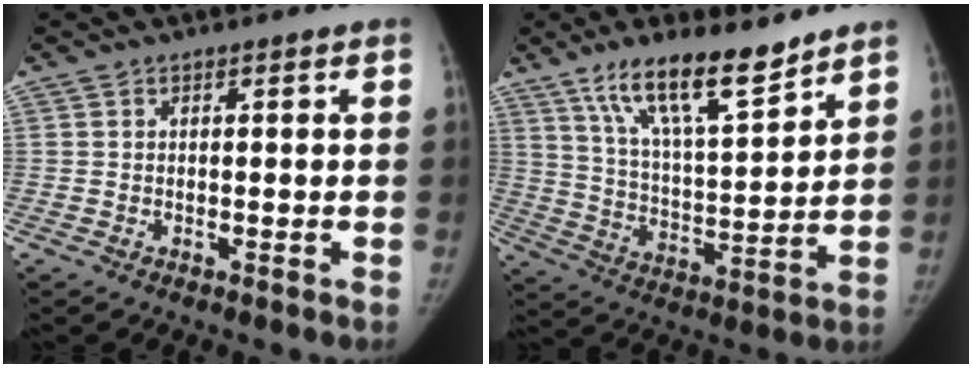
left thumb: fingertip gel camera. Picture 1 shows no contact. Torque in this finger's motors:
{"motor_torque": [0.44, 0.05, 1.34, -1.19, 0.29]}